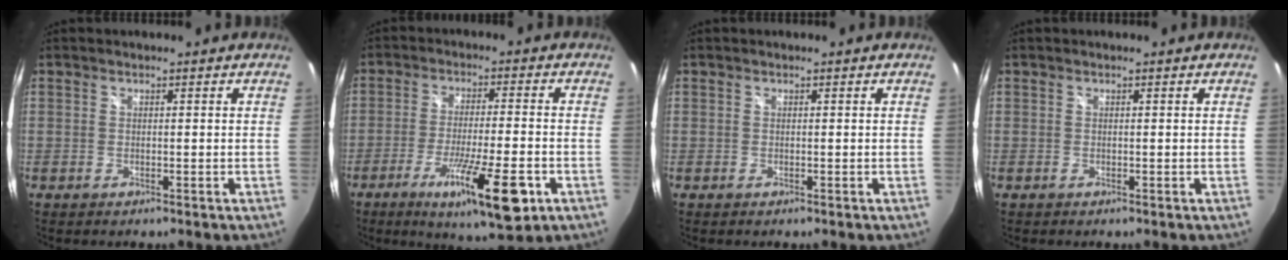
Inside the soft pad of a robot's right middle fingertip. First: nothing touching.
{"total": 14.5, "force": [-6.8, 1.8, 12.6], "torque": [-0.230, -0.045, -0.108]}
{"total": 0.0}
{"total": 0.0}